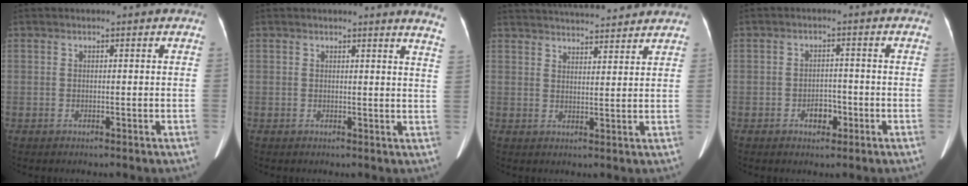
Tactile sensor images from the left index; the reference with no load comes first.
{"total": 6.7, "force": [6.3, -0.9, 2.0], "torque": [-0.011, -0.078, 0.034]}
{"total": 16.3, "force": [15.1, 2.4, 5.6], "torque": [-0.094, 0.020, 0.213]}
{"total": 3.1, "force": [-2.0, 1.8, 1.4], "torque": [-0.018, -0.012, -0.030]}